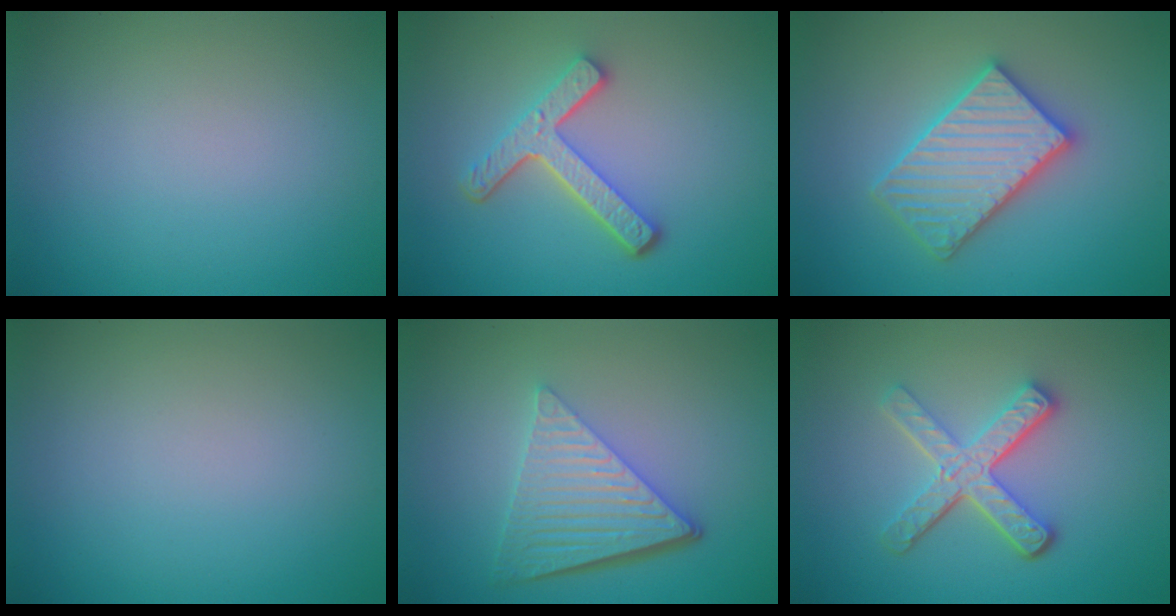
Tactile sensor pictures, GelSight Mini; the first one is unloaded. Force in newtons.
{"total": 4.4, "press": 3.3, "slide": 2.9}
{"total": 5.6, "press": 5.5, "slide": 0.8}
{"total": 0.0}
{"total": 6.5, "press": 4.4, "slide": 4.8}
{"total": 4.7, "press": 3.5, "slide": 3.2}